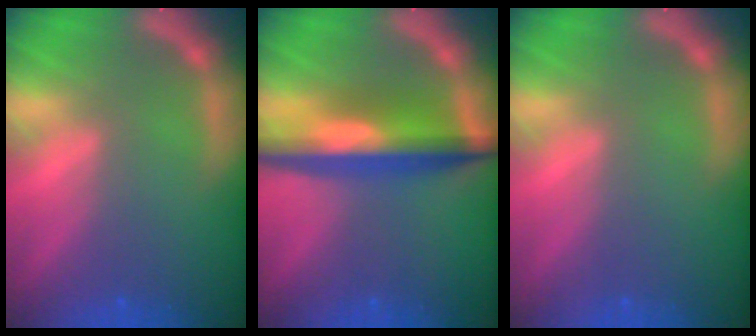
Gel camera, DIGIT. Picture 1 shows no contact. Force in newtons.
{"total": 7.6}
{"total": 0.0}